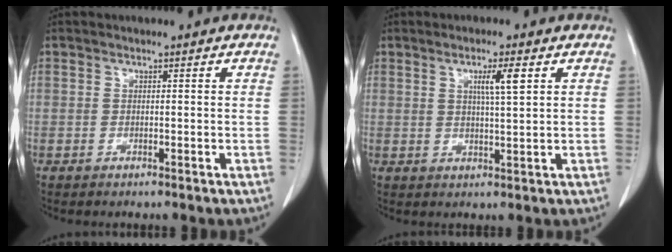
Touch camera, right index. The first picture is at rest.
{"total": 4.2, "force": [1.6, 0.0, 3.9], "torque": [-0.064, -0.001, 0.026]}